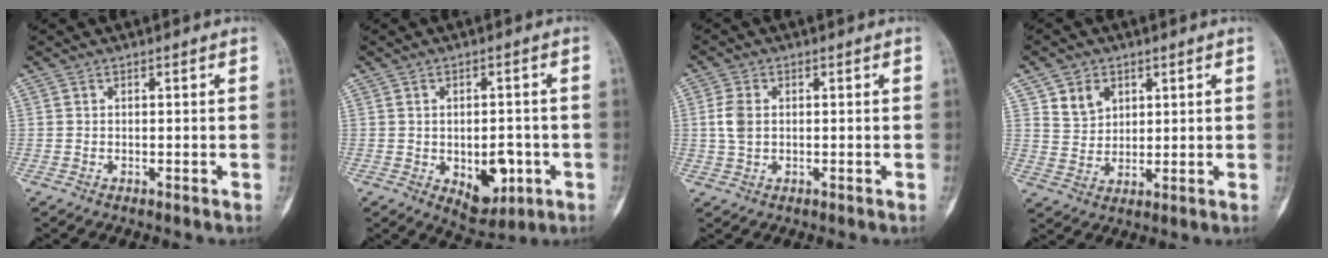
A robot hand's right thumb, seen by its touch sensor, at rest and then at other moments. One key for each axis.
{"total": 8.8, "fx": -2.3, "fy": 5.2, "fz": 6.7, "tx": -0.056, "ty": 0.004, "tz": -0.017}
{"total": 4.3, "fx": 0.5, "fy": 2.9, "fz": 3.2, "tx": -0.072, "ty": 0.003, "tz": 0.008}
{"total": 6.1, "fx": 3.0, "fy": 4.7, "fz": 2.4, "tx": -0.019, "ty": -0.020, "tz": 0.061}